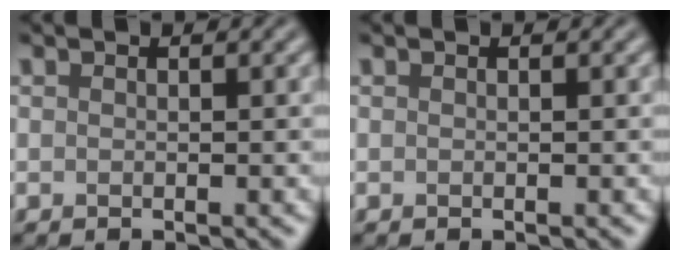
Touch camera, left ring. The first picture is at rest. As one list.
[{"total": 0.0}]